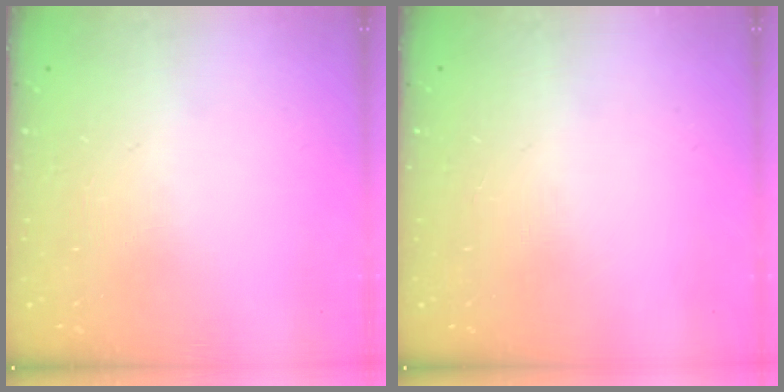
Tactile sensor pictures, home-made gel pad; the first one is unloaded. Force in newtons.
{"total": 0.0}